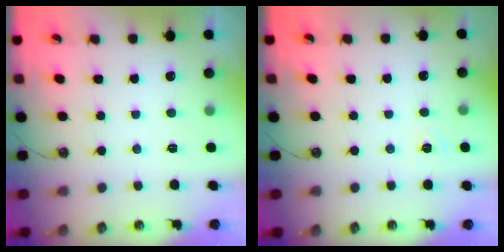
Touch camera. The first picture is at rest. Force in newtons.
{"total": 3.5, "press": 3.4, "slide": 0.4}